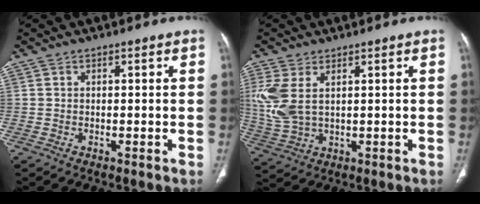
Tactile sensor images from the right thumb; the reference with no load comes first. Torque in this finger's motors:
{"motor_torque": [-0.11, 0.35, 0.46, 0.84, 0.14]}